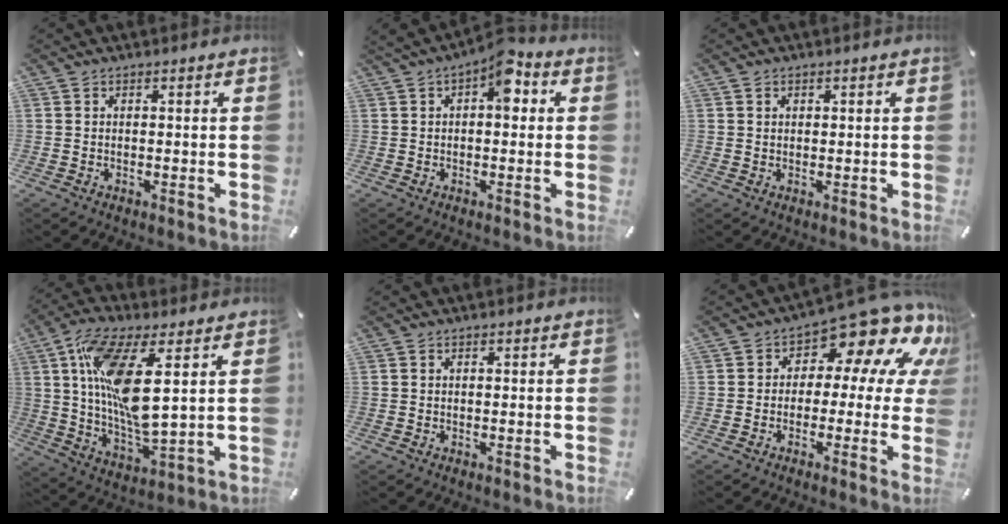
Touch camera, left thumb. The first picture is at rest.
{"total": 7.6, "force": [2.2, 3.9, 6.2], "torque": [-0.080, -0.005, 0.030]}
{"total": 1.0, "force": [0.3, 0.9, 0.0], "torque": [0.007, 0.001, 0.003]}
{"total": 16.1, "force": [4.8, 5.3, 14.4], "torque": [-0.296, -0.024, 0.077]}
{"total": 0.0}
{"total": 13.7, "force": [8.5, 6.9, 8.2], "torque": [-0.112, -0.078, 0.142]}